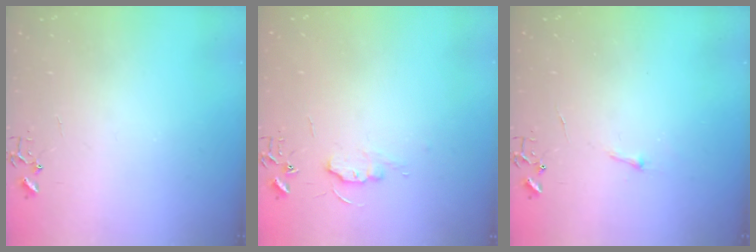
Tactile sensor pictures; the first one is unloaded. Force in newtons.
{"total": 7.0, "press": 7.0, "slide": 0.8}
{"total": 3.1, "press": 3.1, "slide": 0.4}